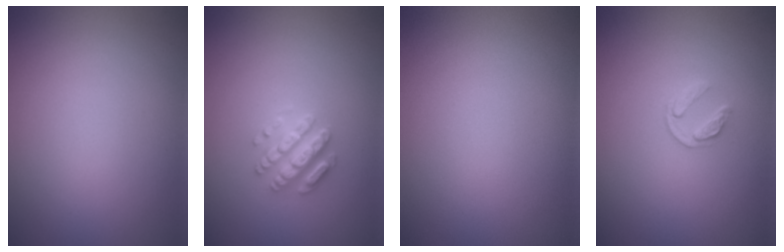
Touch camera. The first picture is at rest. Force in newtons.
{"total": 2.9, "press": 2.8, "slide": 0.6}
{"total": 0.0}
{"total": 1.3, "press": 0.8, "slide": 1.1}